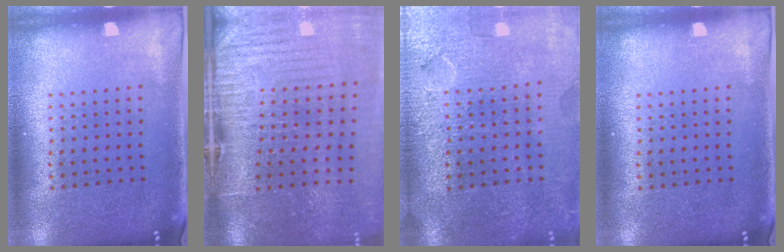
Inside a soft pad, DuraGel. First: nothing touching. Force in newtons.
{"total": 4.3, "press": 3.7, "slide": 2.2}
{"total": 4.1, "press": 3.6, "slide": 1.9}
{"total": 0.0}